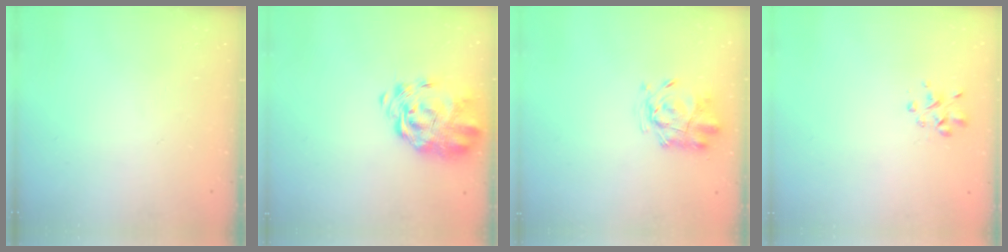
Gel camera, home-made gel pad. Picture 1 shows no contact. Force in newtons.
{"total": 4.5, "press": 4.1, "slide": 1.9}
{"total": 2.3, "press": 2.2, "slide": 0.7}
{"total": 1.6, "press": 1.5, "slide": 0.5}